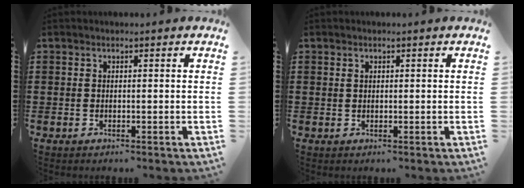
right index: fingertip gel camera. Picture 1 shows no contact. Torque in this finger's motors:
{"motor_torque": [-0.39, 0.64, -0.02, 0.00]}